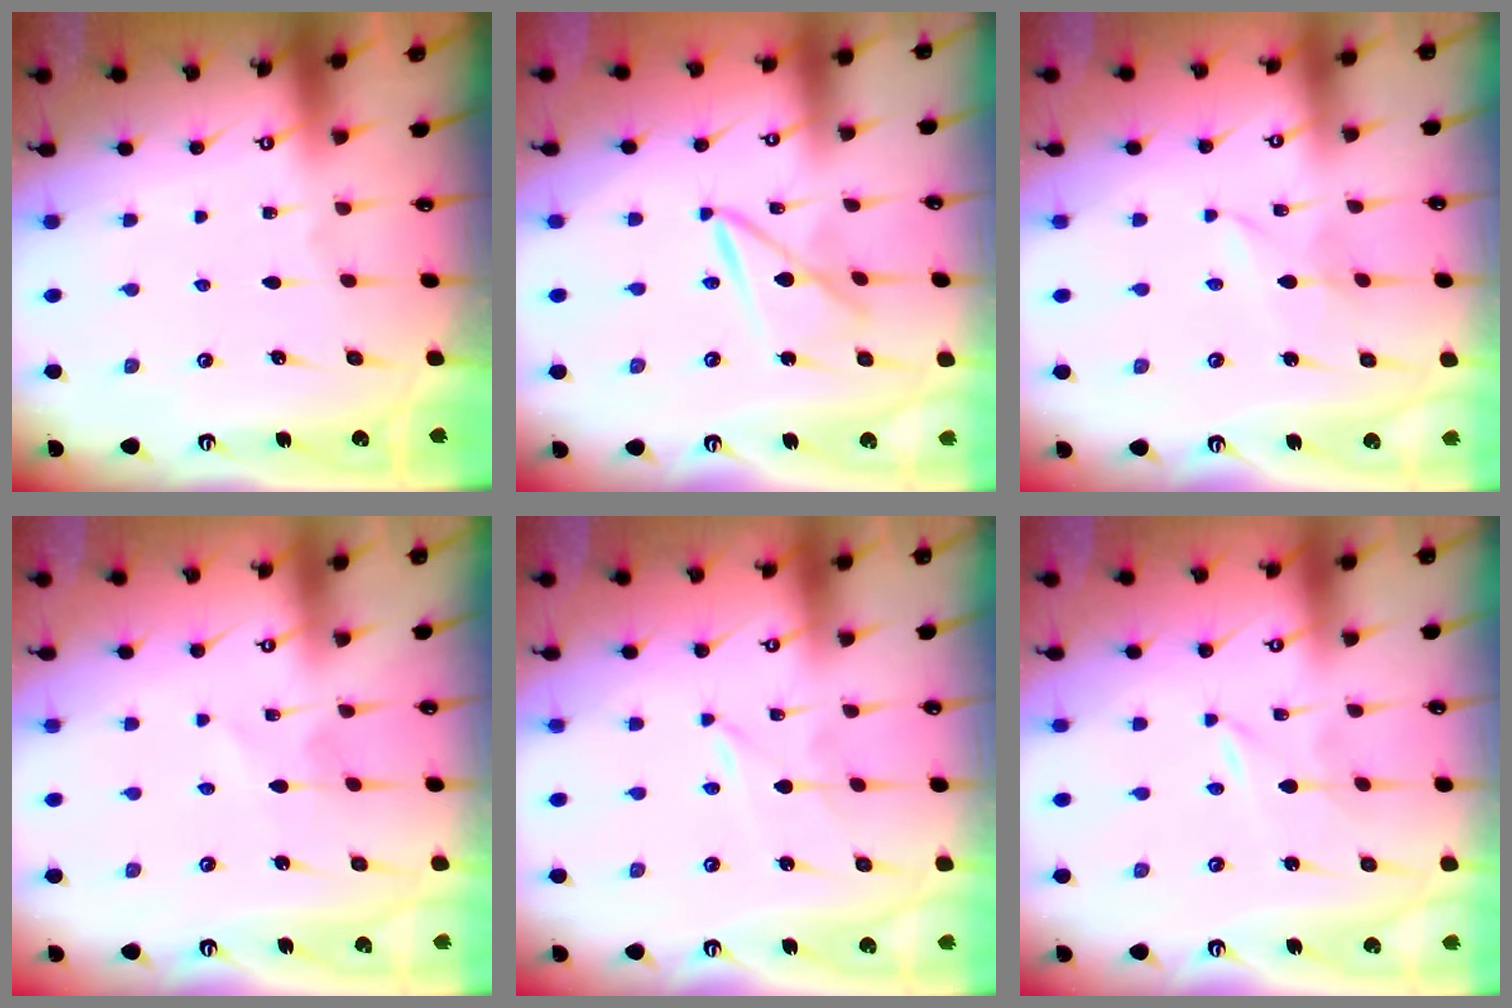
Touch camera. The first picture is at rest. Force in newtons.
{"total": 7.5, "press": 7.5, "slide": 0.7}
{"total": 1.6, "press": 1.5, "slide": 0.2}
{"total": 1.6, "press": 1.6, "slide": 0.1}
{"total": 0.0}
{"total": 0.0}